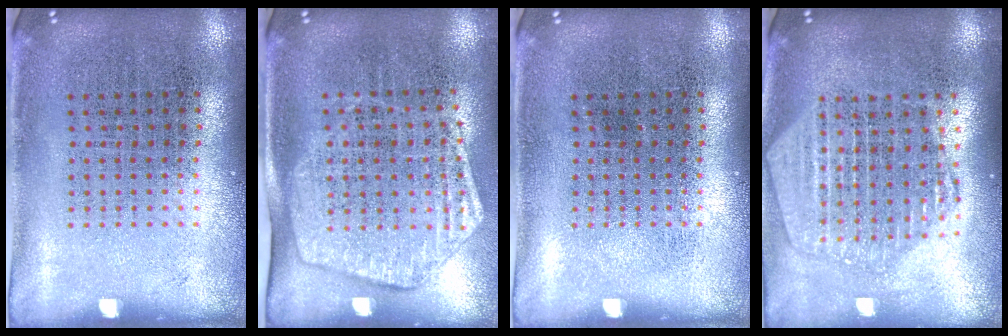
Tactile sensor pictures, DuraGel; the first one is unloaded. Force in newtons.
{"total": 1.8, "press": 1.5, "slide": 0.8}
{"total": 0.0}
{"total": 2.3, "press": 2.0, "slide": 1.0}